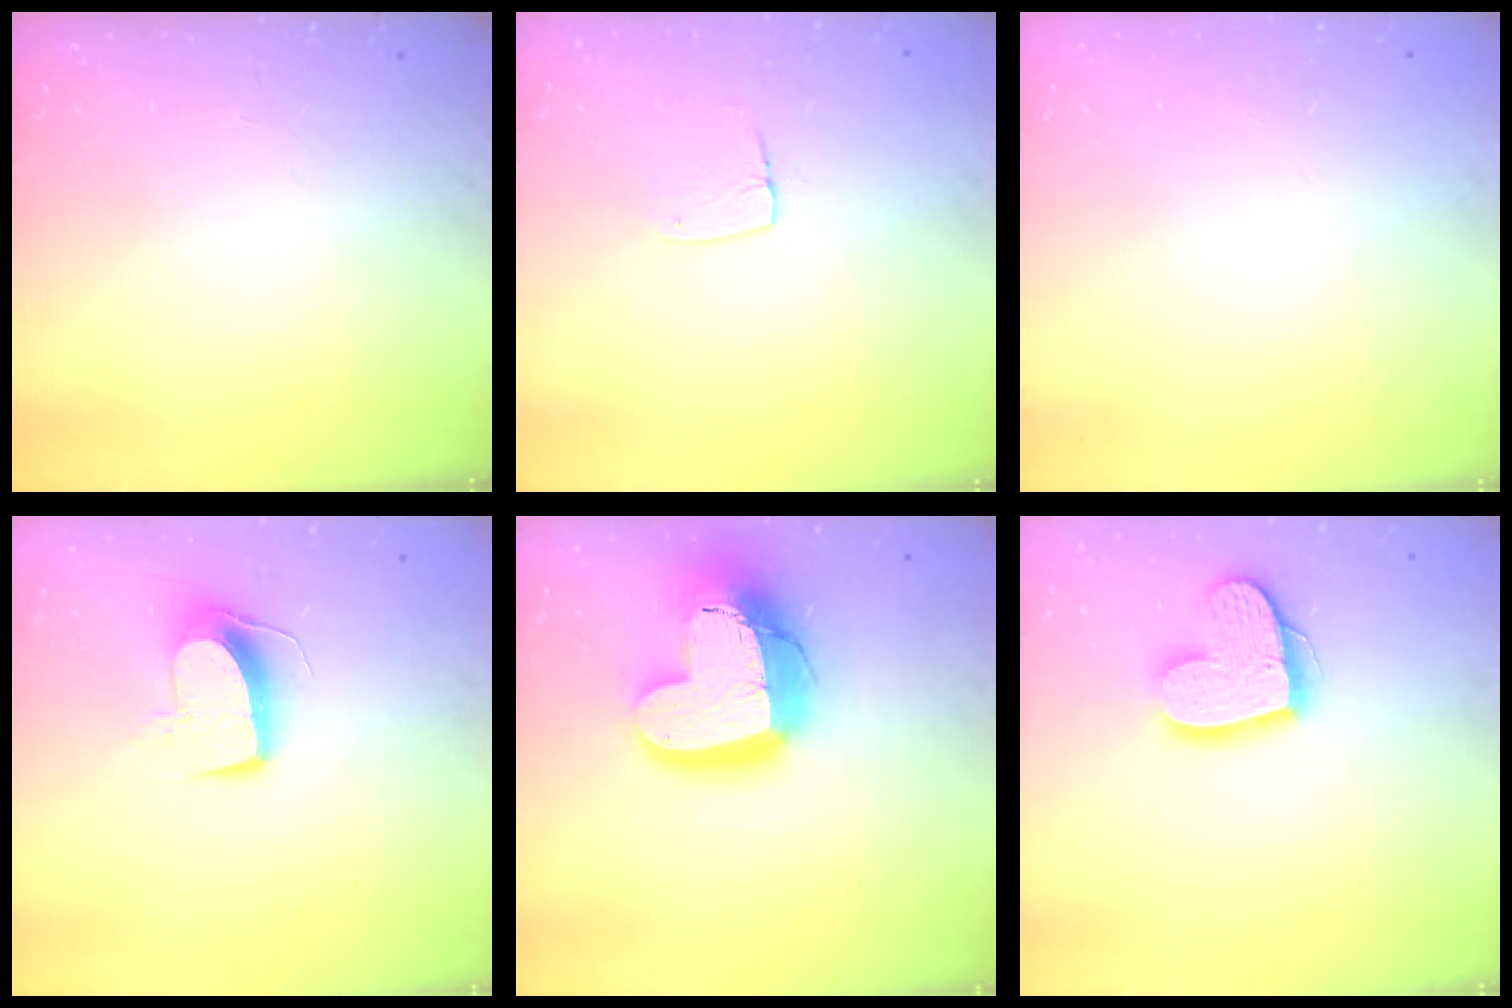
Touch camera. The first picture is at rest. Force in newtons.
{"total": 5.3, "press": 5.3, "slide": 0.4}
{"total": 0.0}
{"total": 10.1, "press": 10.1, "slide": 0.1}
{"total": 19.5, "press": 19.5, "slide": 1.6}
{"total": 15.0, "press": 14.9, "slide": 1.1}